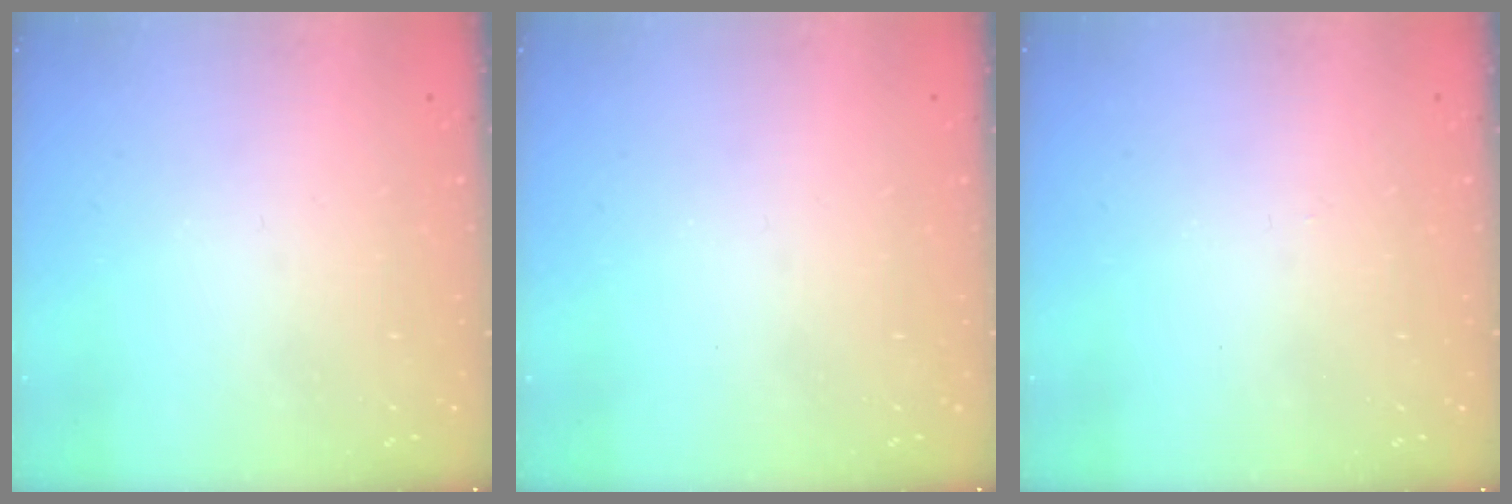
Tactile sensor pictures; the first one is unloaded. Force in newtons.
{"total": 0.0}
{"total": 2.4, "press": 2.4, "slide": 0.4}